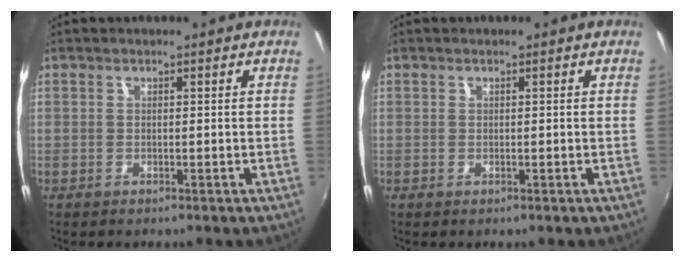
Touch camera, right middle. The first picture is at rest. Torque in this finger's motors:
{"motor_torque": [0.03, -0.20, 0.03, 0.00]}